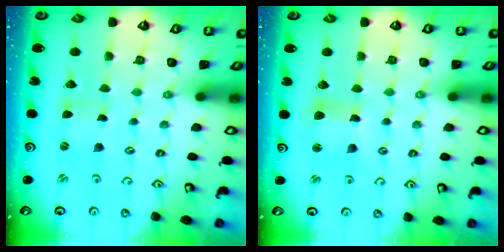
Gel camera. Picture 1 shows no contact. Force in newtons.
{"total": 4.2, "press": 4.1, "slide": 0.5}